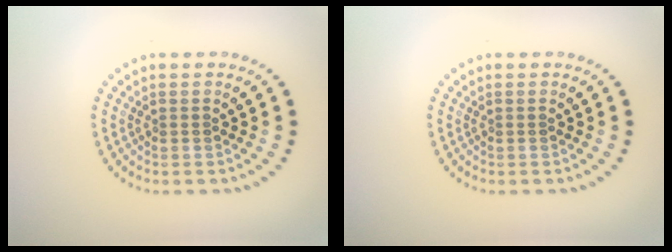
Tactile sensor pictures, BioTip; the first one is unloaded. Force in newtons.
{"total": 0.0}